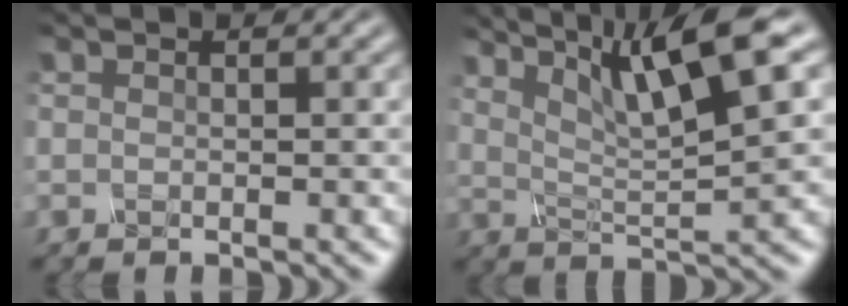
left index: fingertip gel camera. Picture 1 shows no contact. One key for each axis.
{"total": 7.8, "fx": 4.6, "fy": 0.8, "fz": 6.3, "tx": -0.102, "ty": 0.018, "tz": 0.101}